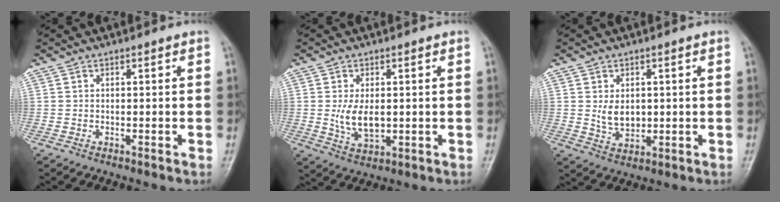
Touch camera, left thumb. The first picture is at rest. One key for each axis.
{"total": 6.3, "fx": 0.2, "fy": 3.5, "fz": 5.2, "tx": -0.089, "ty": -0.014, "tz": 0.011}
{"total": 4.8, "fx": 0.7, "fy": 3.4, "fz": 3.3, "tx": -0.041, "ty": -0.011, "tz": 0.022}